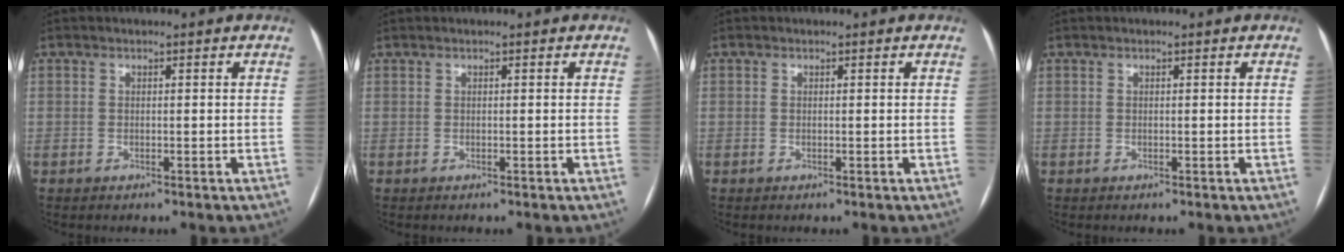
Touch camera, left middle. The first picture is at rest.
{"total": 0.0}
{"total": 0.0}
{"total": 0.0}